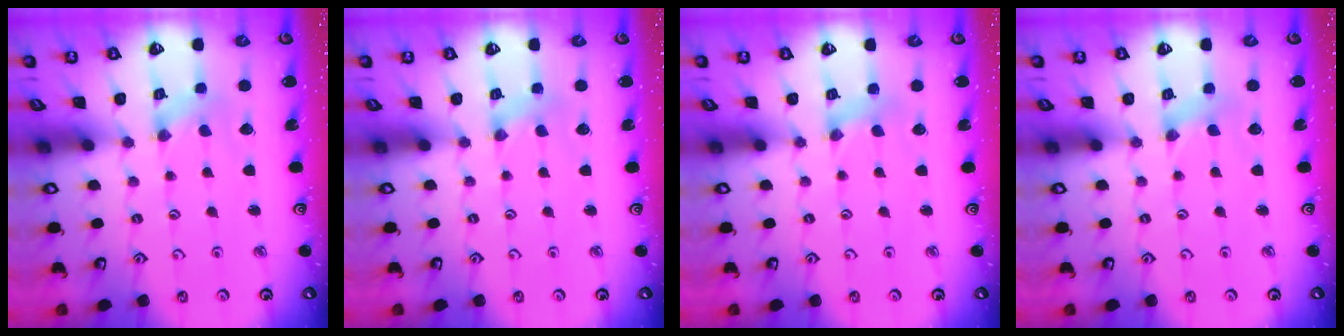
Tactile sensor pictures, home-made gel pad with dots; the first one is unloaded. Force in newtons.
{"total": 0.9, "press": 0.9, "slide": 0.1}
{"total": 1.5, "press": 1.5, "slide": 0.3}
{"total": 0.0}